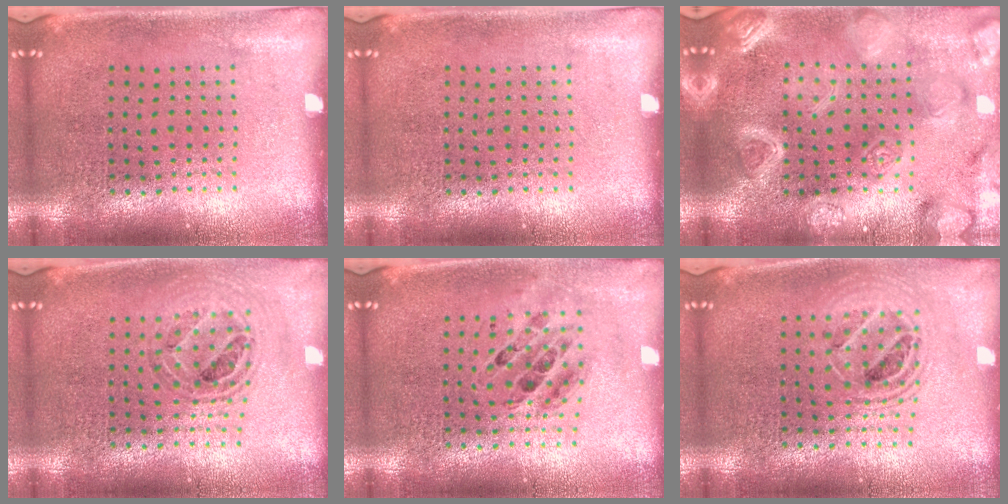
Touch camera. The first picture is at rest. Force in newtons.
{"total": 0.0}
{"total": 5.4, "press": 5.4, "slide": 0.6}
{"total": 0.7, "press": 0.7, "slide": 0.0}
{"total": 0.7, "press": 0.7, "slide": 0.0}
{"total": 1.6, "press": 1.4, "slide": 0.7}